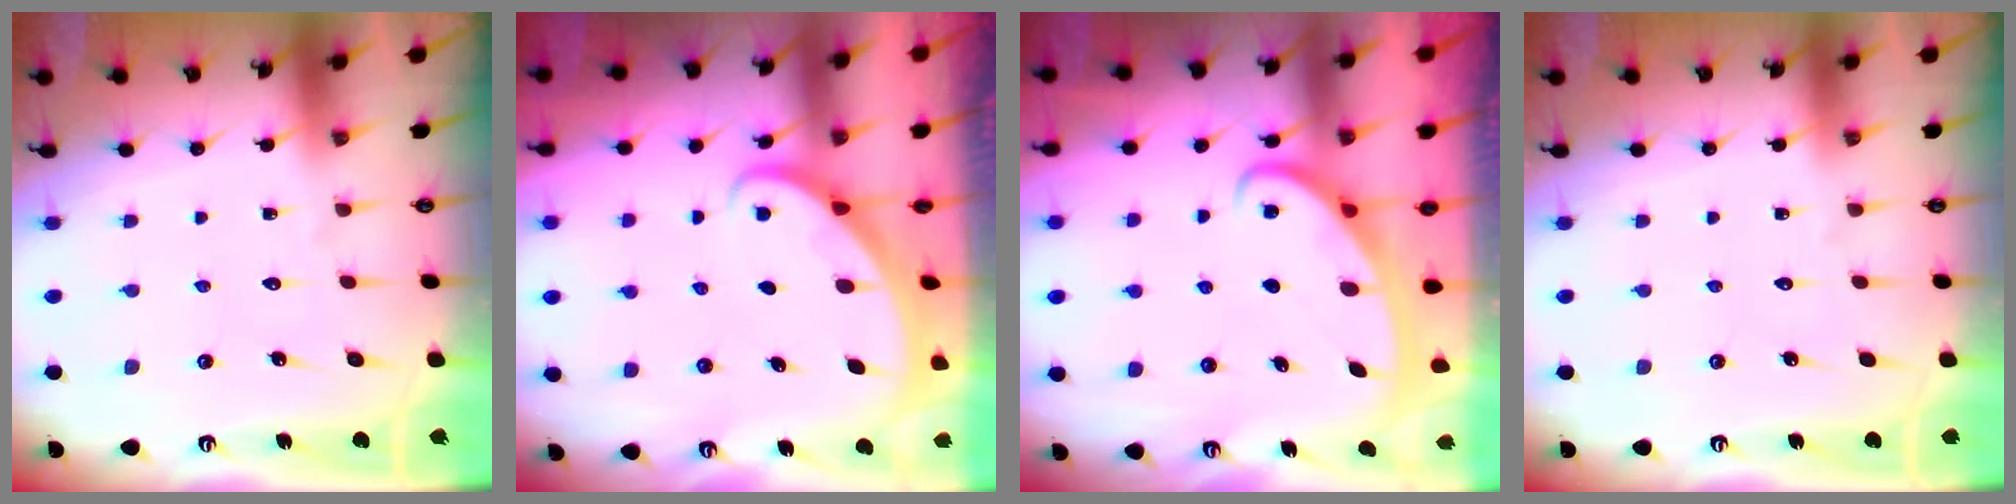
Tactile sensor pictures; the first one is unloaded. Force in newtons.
{"total": 2.0, "press": 2.0, "slide": 0.1}
{"total": 2.7, "press": 2.7, "slide": 0.4}
{"total": 0.0}